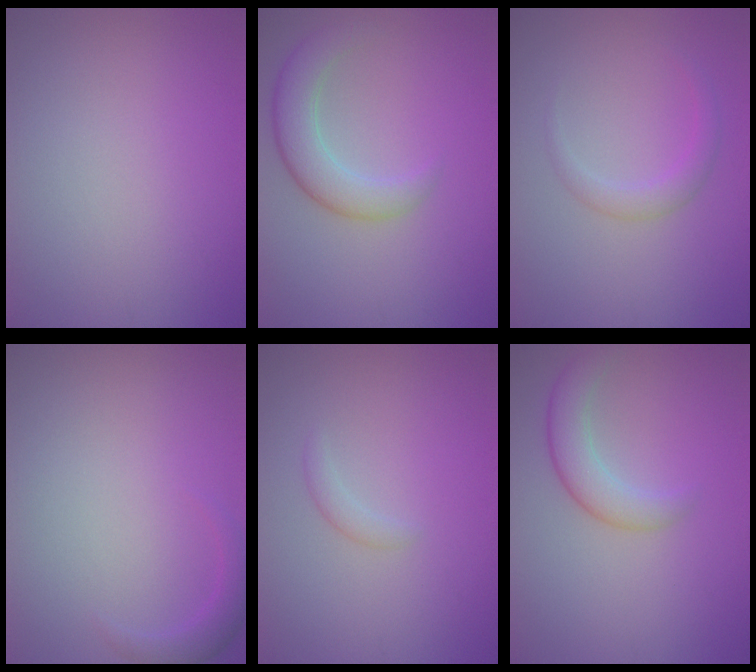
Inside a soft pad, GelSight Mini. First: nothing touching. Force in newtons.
{"total": 4.1, "press": 4.1, "slide": 0.2}
{"total": 1.7, "press": 1.7, "slide": 0.0}
{"total": 1.5, "press": 1.5, "slide": 0.0}
{"total": 1.0, "press": 1.0, "slide": 0.1}
{"total": 3.2, "press": 3.2, "slide": 0.1}